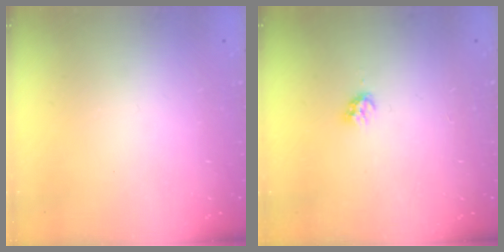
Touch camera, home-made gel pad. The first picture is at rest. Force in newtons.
{"total": 2.8, "press": 2.7, "slide": 0.3}